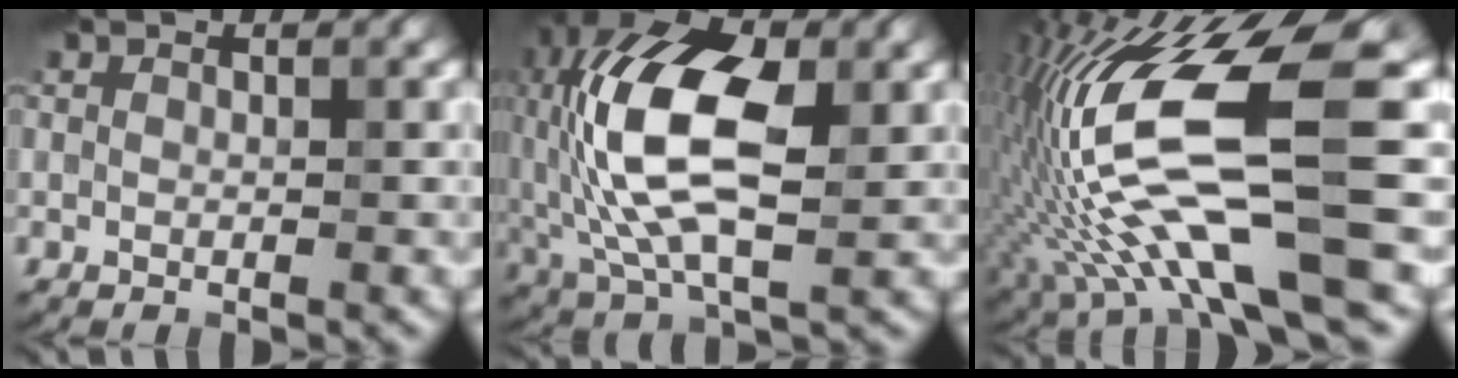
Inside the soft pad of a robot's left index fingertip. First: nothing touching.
{"total": 12.2, "force": [0.7, 5.9, 10.7], "torque": [-0.221, 0.013, 0.005]}
{"total": 14.1, "force": [-2.2, 3.1, 13.5], "torque": [-0.274, 0.011, -0.032]}